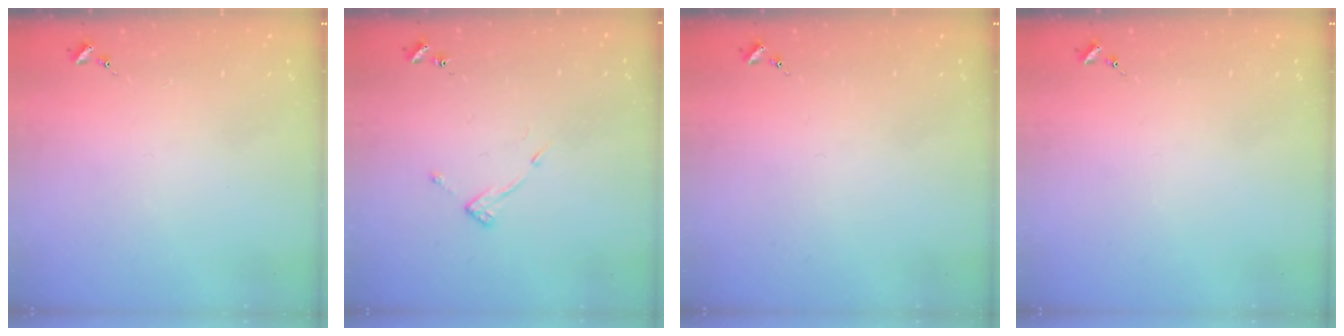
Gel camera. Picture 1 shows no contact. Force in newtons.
{"total": 7.5, "press": 7.5, "slide": 0.5}
{"total": 0.0}
{"total": 0.0}